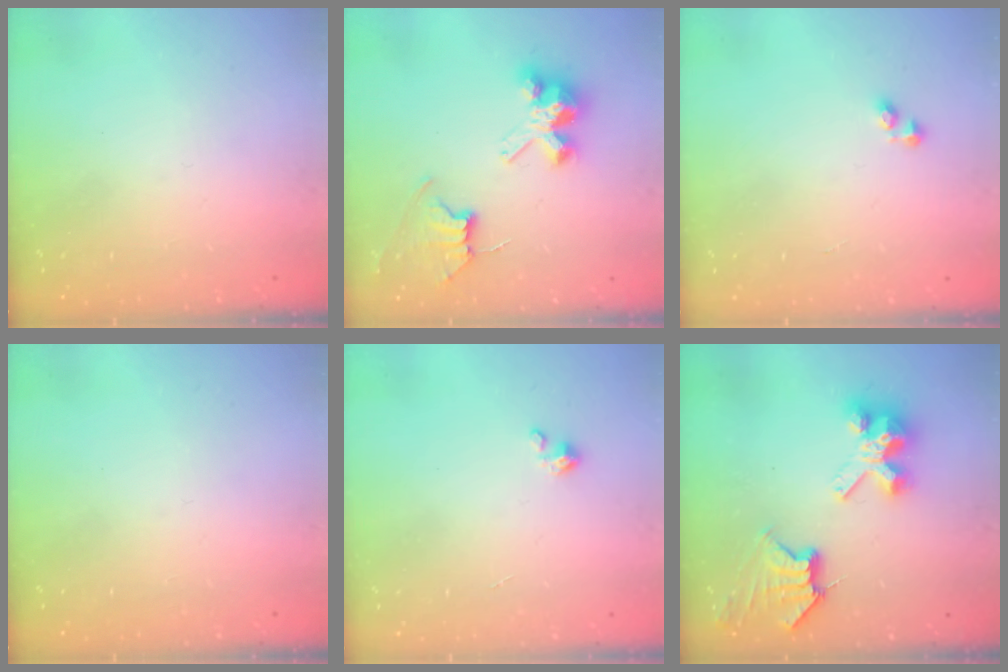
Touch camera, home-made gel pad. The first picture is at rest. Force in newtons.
{"total": 7.9, "press": 7.8, "slide": 0.6}
{"total": 2.2, "press": 2.2, "slide": 0.3}
{"total": 0.0}
{"total": 1.4, "press": 1.4, "slide": 0.3}
{"total": 10.3, "press": 10.2, "slide": 1.1}